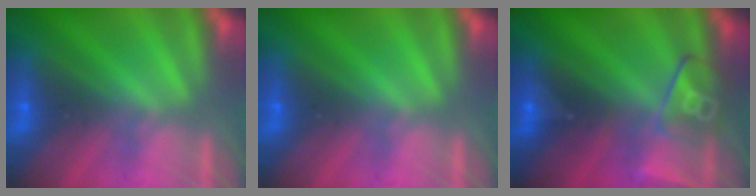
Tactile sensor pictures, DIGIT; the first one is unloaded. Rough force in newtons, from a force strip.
{"total": 0.0}
{"total": 2.6}